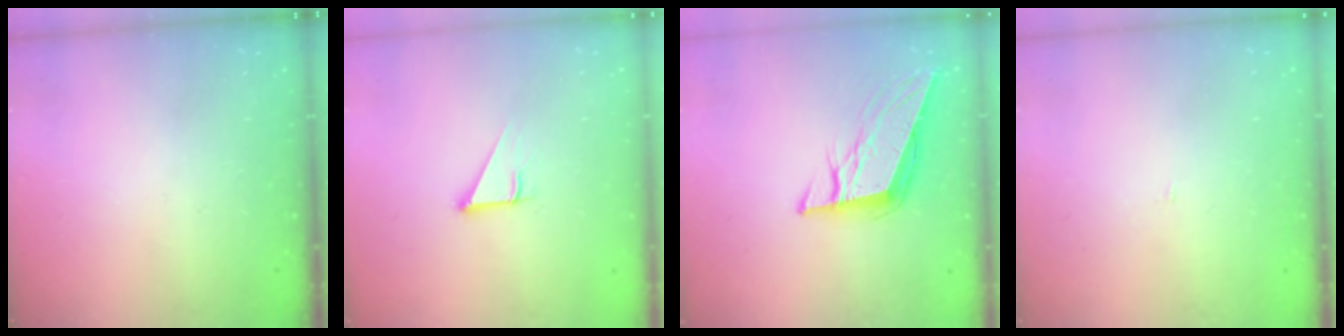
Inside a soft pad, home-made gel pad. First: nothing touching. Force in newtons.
{"total": 3.7, "press": 3.7, "slide": 0.2}
{"total": 11.0, "press": 10.5, "slide": 3.0}
{"total": 2.0, "press": 2.0, "slide": 0.1}